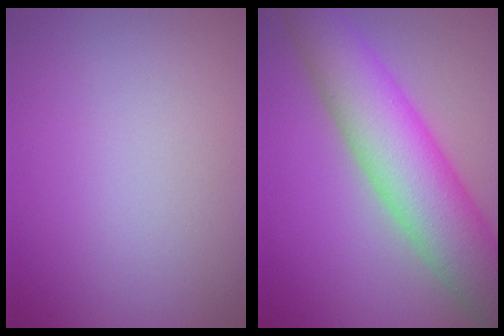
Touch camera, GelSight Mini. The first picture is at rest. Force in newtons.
{"total": 9.6, "press": 9.6, "slide": 0.3}